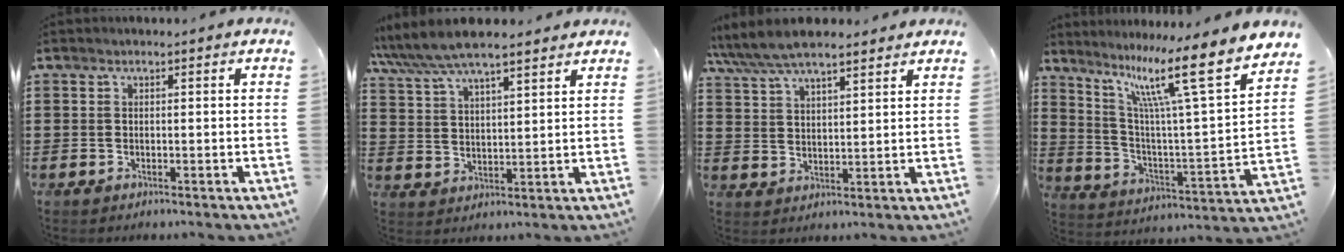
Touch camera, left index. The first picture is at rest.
{"total": 6.8, "force": [6.1, 1.3, 2.7], "torque": [-0.073, -0.018, 0.109]}
{"total": 6.8, "force": [6.1, 1.8, 2.6], "torque": [-0.071, -0.015, 0.110]}
{"total": 13.9, "force": [9.3, 0.9, 10.2], "torque": [-0.202, -0.061, 0.140]}